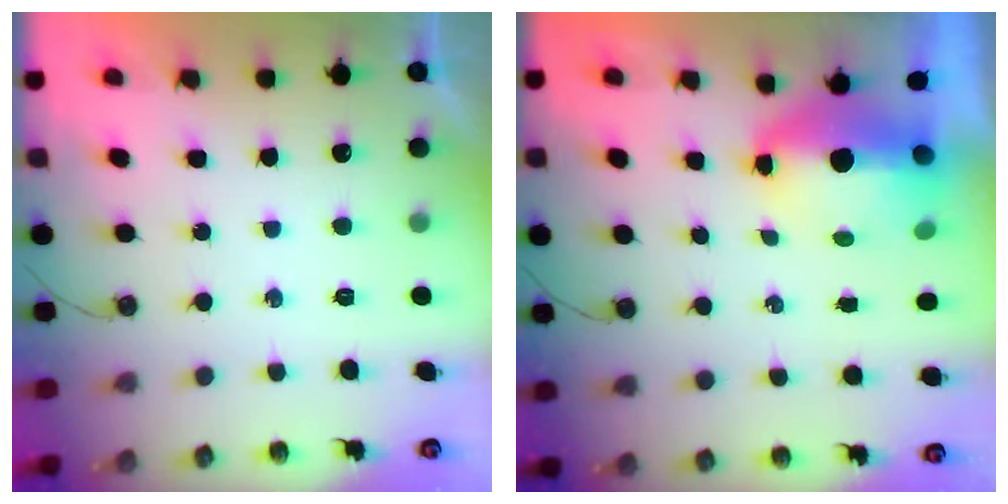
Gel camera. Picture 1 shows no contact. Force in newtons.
{"total": 14.7, "press": 9.3, "slide": 11.4}